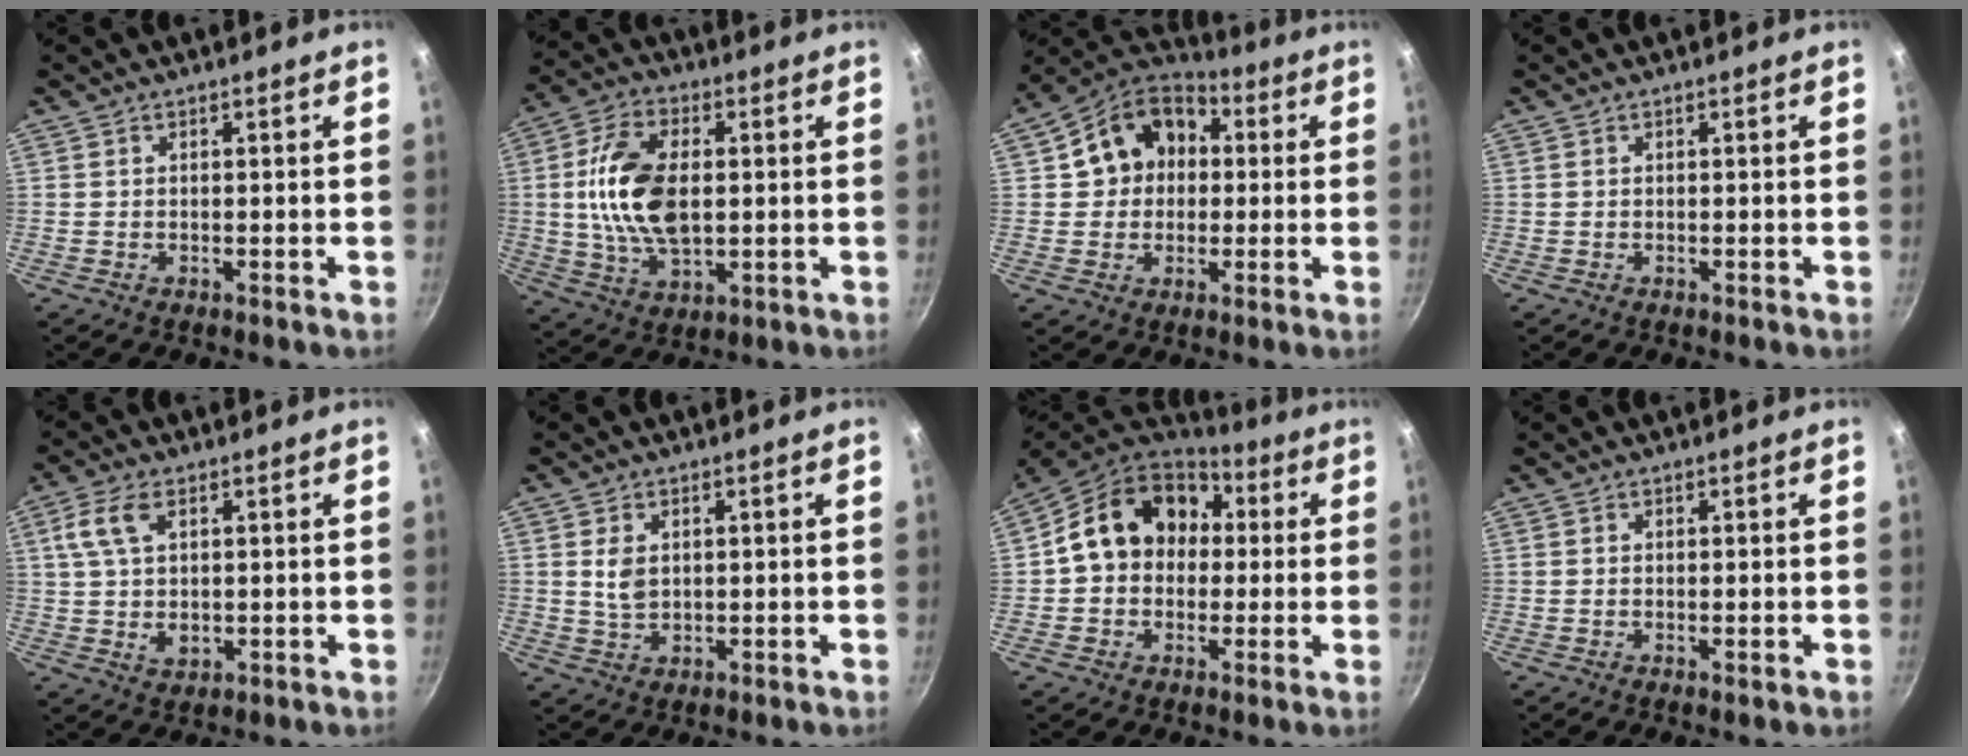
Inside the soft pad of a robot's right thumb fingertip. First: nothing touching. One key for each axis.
{"total": 13.9, "fx": 0.7, "fy": 7.7, "fz": 11.5, "tx": -0.221, "ty": 0.006, "tz": 0.013}
{"total": 13.2, "fx": 1.7, "fy": 10.9, "fz": 7.4, "tx": -0.080, "ty": 0.025, "tz": 0.018}
{"total": 0.0}
{"total": 8.3, "fx": 2.0, "fy": 4.9, "fz": 6.4, "tx": -0.128, "ty": 0.000, "tz": 0.043}
{"total": 3.6, "fx": 0.7, "fy": 2.7, "fz": 2.3, "tx": -0.032, "ty": -0.008, "tz": 0.019}
{"total": 16.2, "fx": 1.2, "fy": 13.0, "fz": 9.7, "tx": -0.137, "ty": 0.041, "tz": 0.012}
{"total": 0.8, "fx": -0.2, "fy": 0.2, "fz": 0.7, "tx": -0.013, "ty": -0.004, "tz": -0.003}